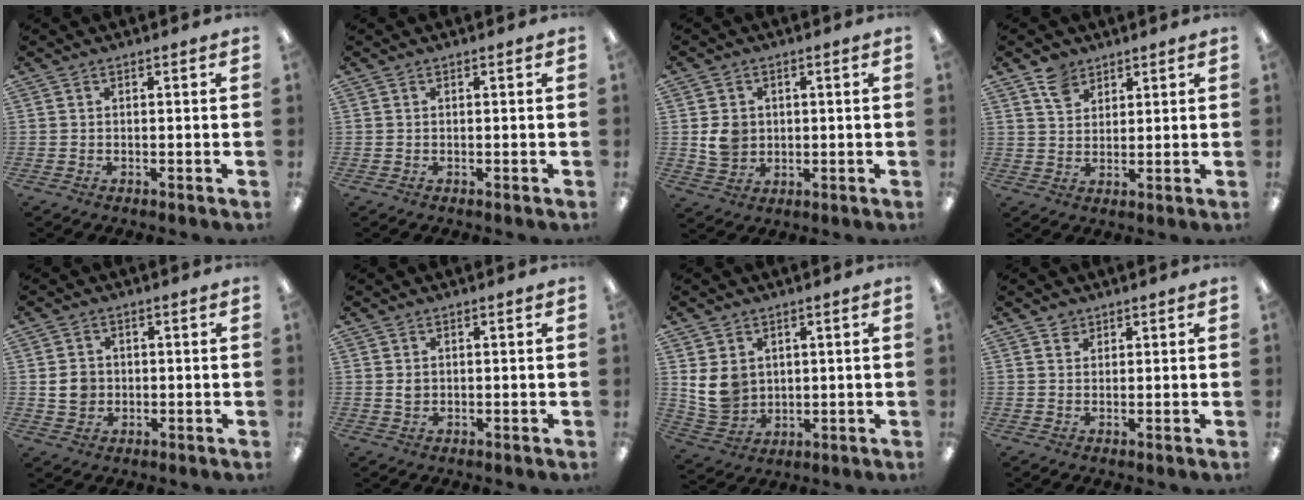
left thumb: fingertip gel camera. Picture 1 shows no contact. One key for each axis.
{"total": 0.0}
{"total": 5.6, "fx": 0.8, "fy": 5.0, "fz": 2.4, "tx": -0.028, "ty": 0.004, "tz": 0.016}
{"total": 5.7, "fx": 4.0, "fy": 3.8, "fz": 1.5, "tx": -0.020, "ty": -0.011, "tz": 0.073}
{"total": 4.8, "fx": 0.2, "fy": 4.2, "fz": 2.2, "tx": -0.030, "ty": 0.004, "tz": 0.003}
{"total": 1.7, "fx": 0.4, "fy": 1.4, "fz": 1.0, "tx": -0.020, "ty": 0.004, "tz": 0.006}
{"total": 8.1, "fx": 2.2, "fy": 6.9, "fz": 3.5, "tx": -0.077, "ty": -0.007, "tz": 0.044}
{"total": 2.0, "fx": 1.5, "fy": 1.3, "fz": 0.2, "tx": 0.002, "ty": -0.004, "tz": 0.028}